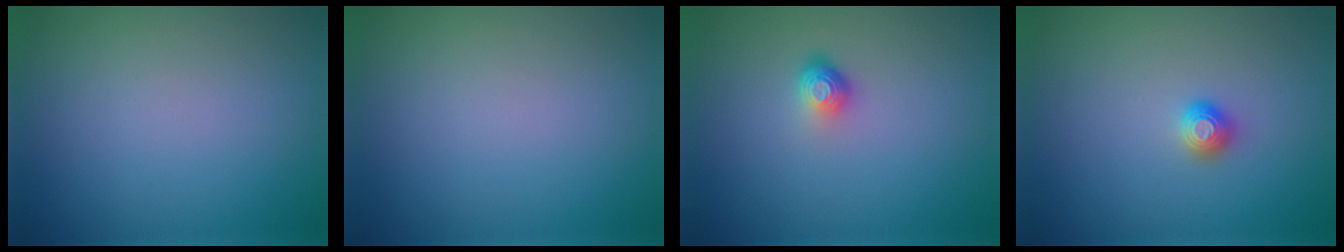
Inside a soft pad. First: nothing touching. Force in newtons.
{"total": 0.0}
{"total": 1.8, "press": 1.2, "slide": 1.3}
{"total": 1.1, "press": 1.1, "slide": 0.1}